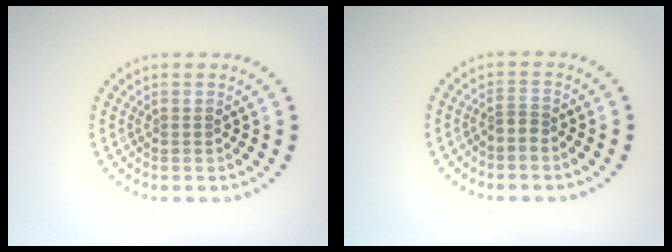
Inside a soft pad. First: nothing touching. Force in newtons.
{"total": 0.9, "press": 0.7, "slide": 0.7}